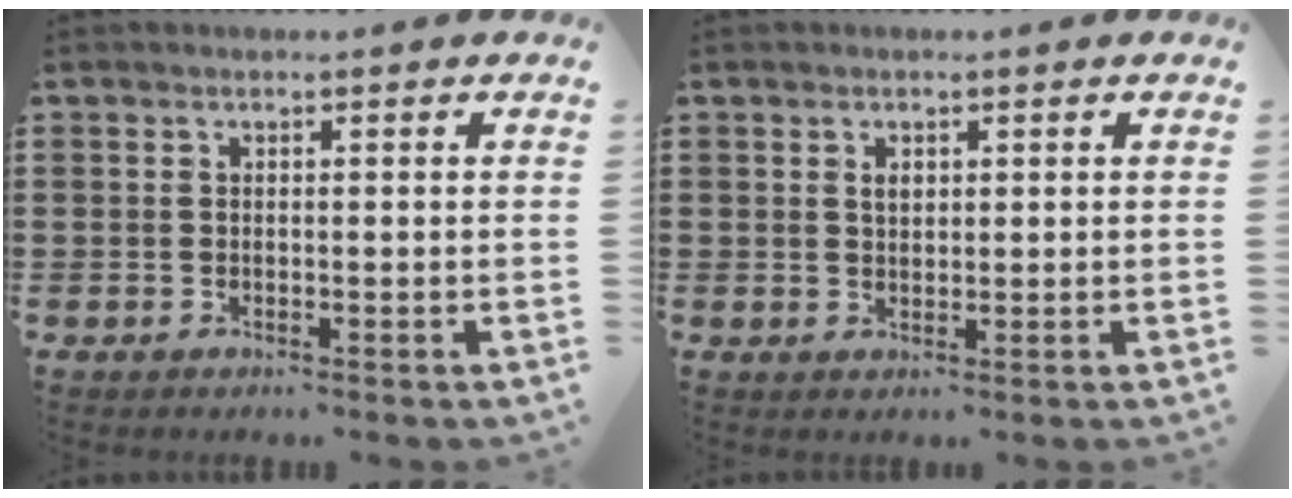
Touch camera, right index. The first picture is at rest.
{"total": 1.5, "force": [0.6, 0.9, 1.0], "torque": [-0.023, 0.005, 0.011]}